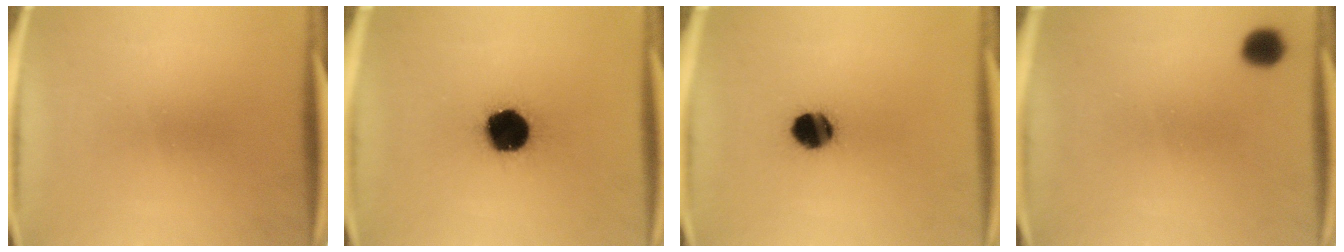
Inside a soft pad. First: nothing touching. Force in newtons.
{"total": 16.7}
{"total": 8.7}
{"total": 5.5}